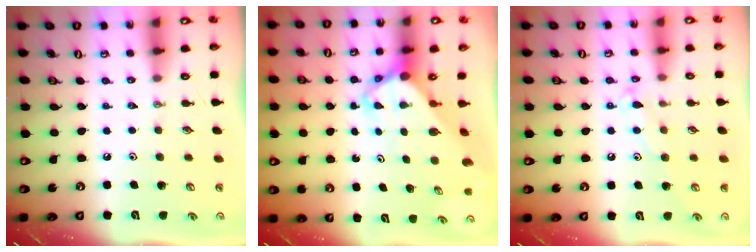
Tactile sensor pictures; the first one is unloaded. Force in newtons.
{"total": 3.7, "press": 3.7, "slide": 0.4}
{"total": 10.0, "press": 10.0, "slide": 0.7}